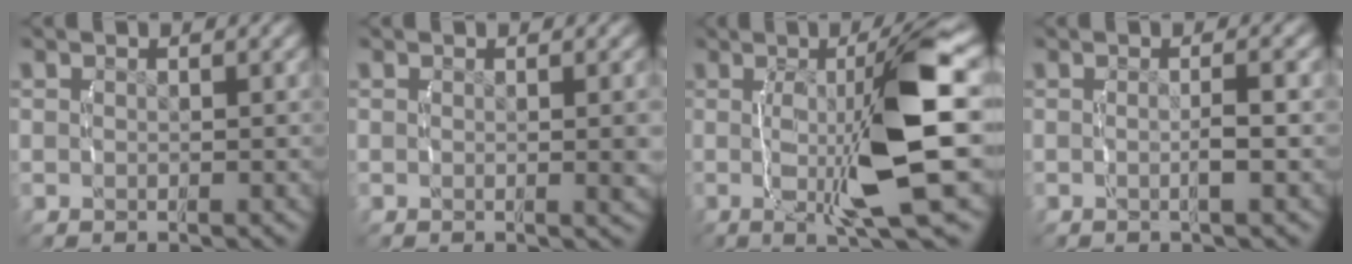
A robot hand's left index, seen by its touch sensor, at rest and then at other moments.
{"total": 1.1, "force": [0.1, -0.1, 1.1], "torque": [-0.015, -0.003, 0.002]}
{"total": 8.8, "force": [0.2, 0.8, 8.7], "torque": [-0.143, 0.000, 0.011]}
{"total": 1.8, "force": [-0.4, -0.4, 1.7], "torque": [-0.030, -0.001, -0.006]}